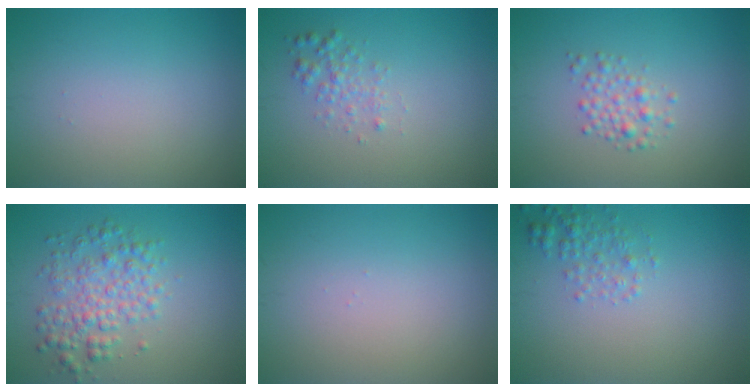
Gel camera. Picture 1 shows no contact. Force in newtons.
{"total": 1.7, "press": 1.7, "slide": 0.0}
{"total": 1.9, "press": 1.9, "slide": 0.0}
{"total": 4.0, "press": 4.0, "slide": 0.0}
{"total": 0.0}
{"total": 1.9, "press": 1.9, "slide": 0.1}